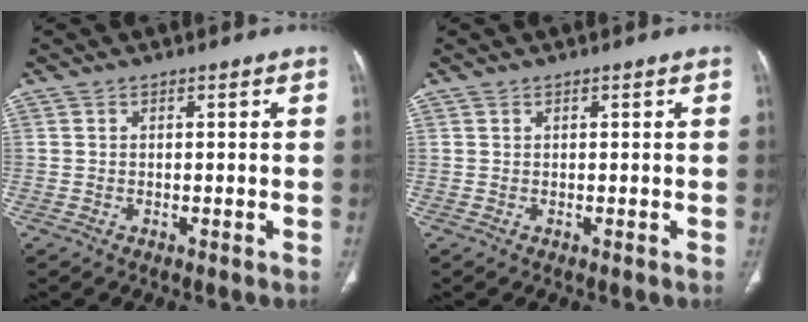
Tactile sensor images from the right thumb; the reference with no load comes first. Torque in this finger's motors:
{"motor_torque": [-0.01, 0.02, -0.12, 0.13, 0.00]}